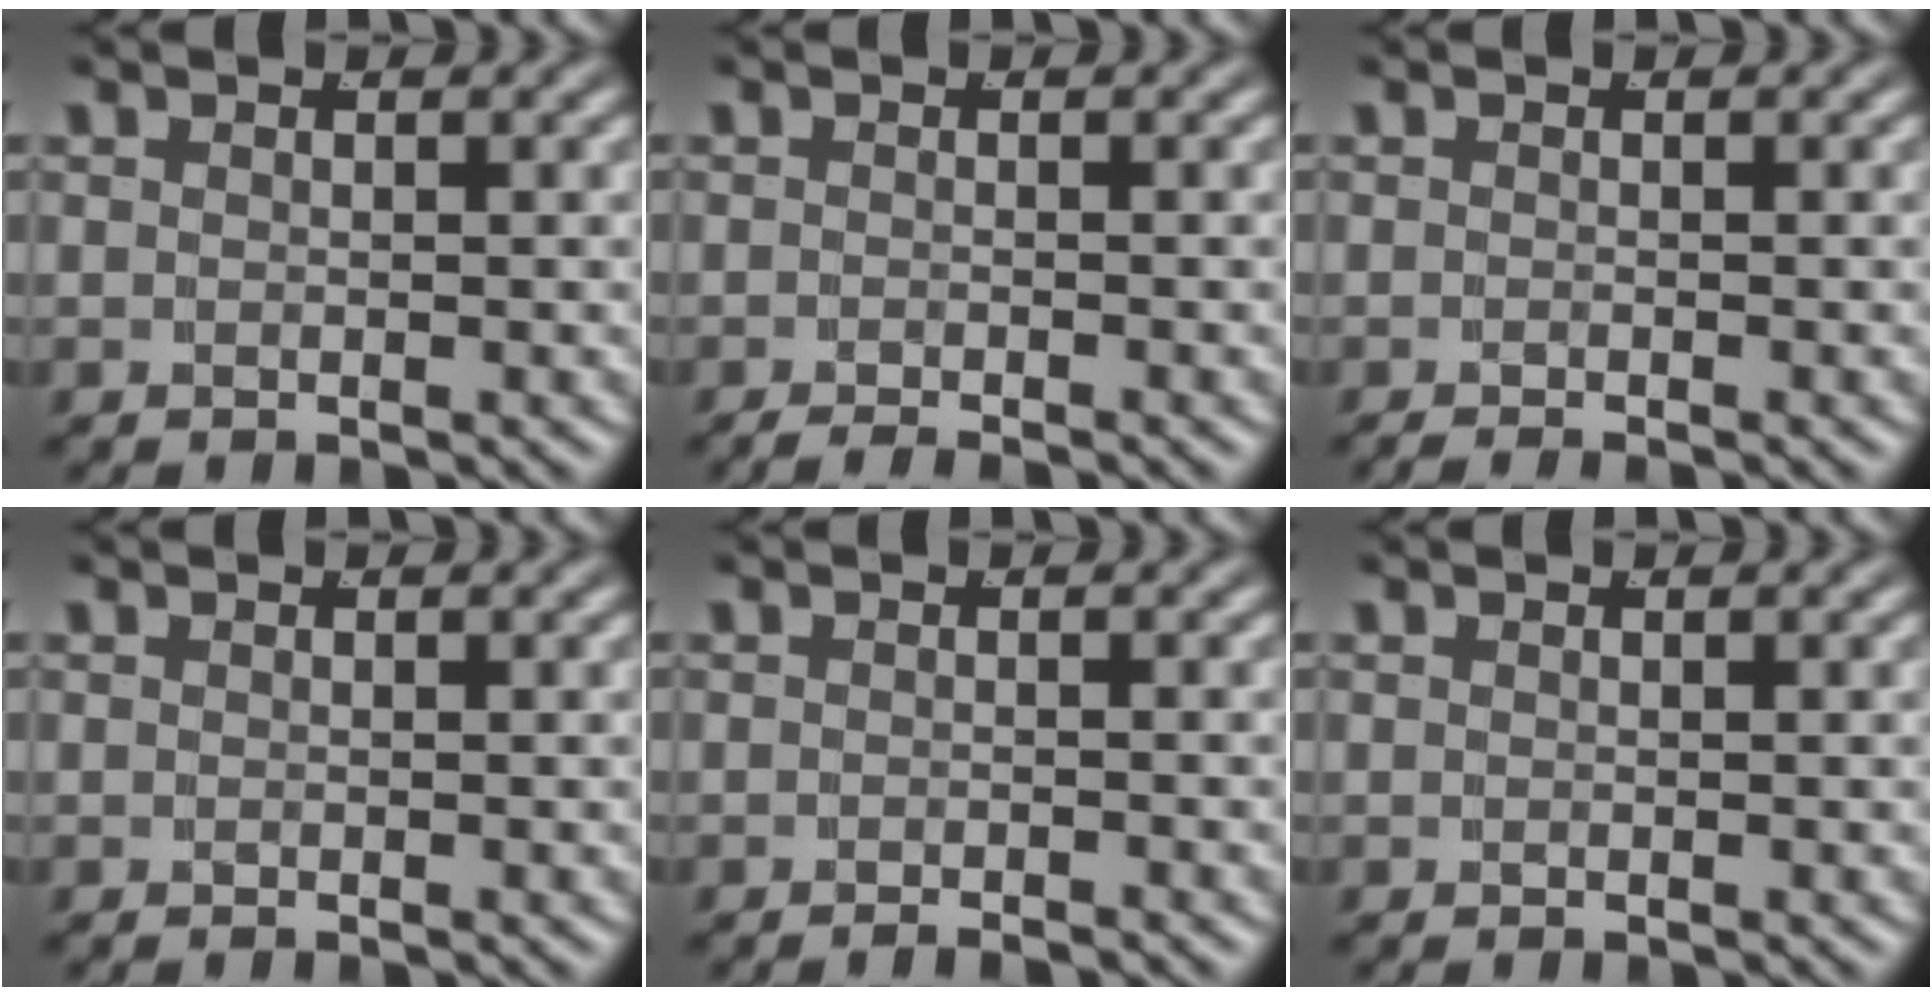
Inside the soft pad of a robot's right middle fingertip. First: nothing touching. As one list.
[{"total": 1.8, "force": [-1.8, -0.1, 0.5], "torque": [-0.003, -0.005, -0.027]}, {"total": 1.1, "force": [-1.1, -0.2, 0.2], "torque": [0.001, -0.004, -0.016]}, {"total": 0.0}, {"total": 1.5, "force": [-1.4, -0.3, 0.2], "torque": [-0.004, 0.000, -0.025]}, {"total": 0.0}]